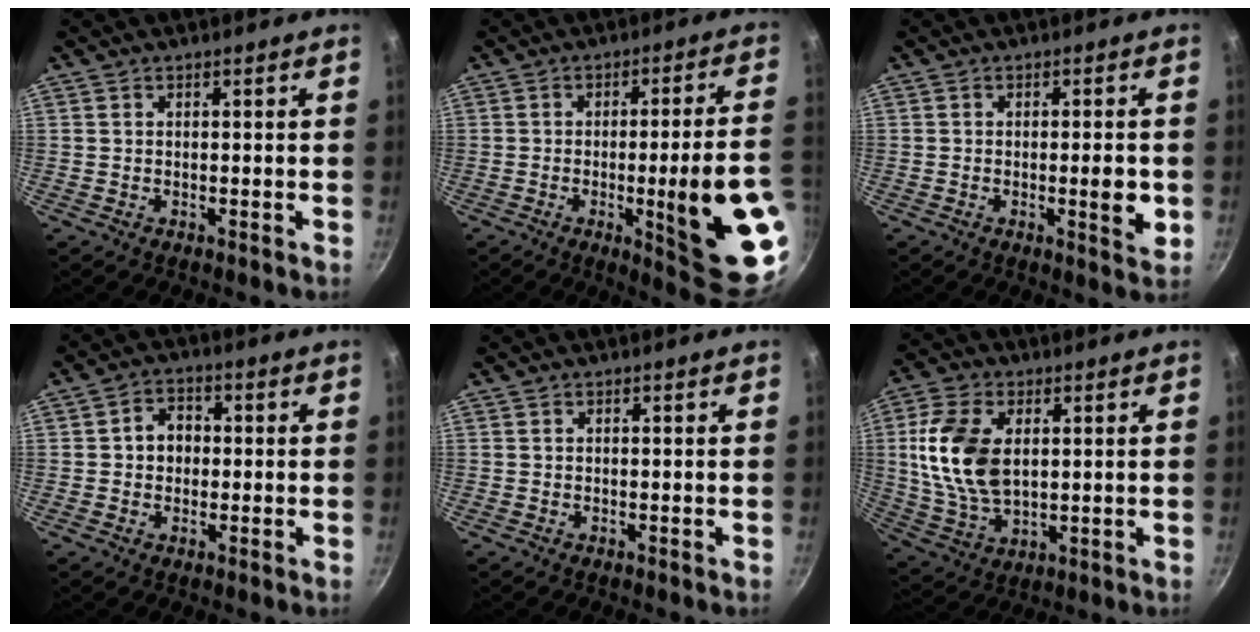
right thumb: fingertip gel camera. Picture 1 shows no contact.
{"total": 18.7, "force": [-4.3, 2.7, 18.0], "torque": [-0.222, 0.010, -0.046]}
{"total": 5.3, "force": [-0.9, 1.4, 5.0], "torque": [-0.064, -0.002, -0.011]}
{"total": 4.9, "force": [0.1, 4.1, 2.7], "torque": [-0.013, 0.009, -0.003]}
{"total": 0.0}
{"total": 14.7, "force": [2.6, 9.0, 11.4], "torque": [-0.209, -0.009, 0.054]}